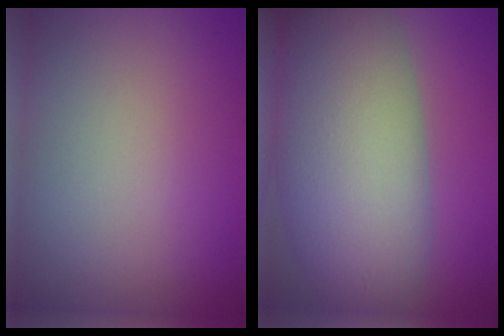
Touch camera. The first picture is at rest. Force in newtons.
{"total": 11.8, "press": 11.8, "slide": 0.5}